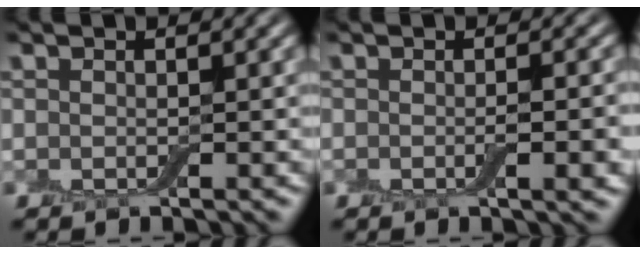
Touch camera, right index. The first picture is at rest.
{"total": 2.8, "force": [-0.6, 0.6, 2.6], "torque": [-0.037, -0.002, -0.010]}